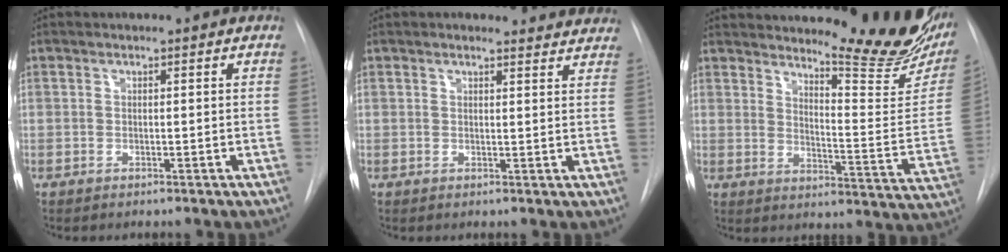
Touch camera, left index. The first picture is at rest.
{"total": 9.0, "force": [8.5, 2.1, 1.9], "torque": [0.001, 0.001, 0.072]}
{"total": 21.6, "force": [18.3, 3.2, 11.1], "torque": [-0.146, -0.084, 0.222]}